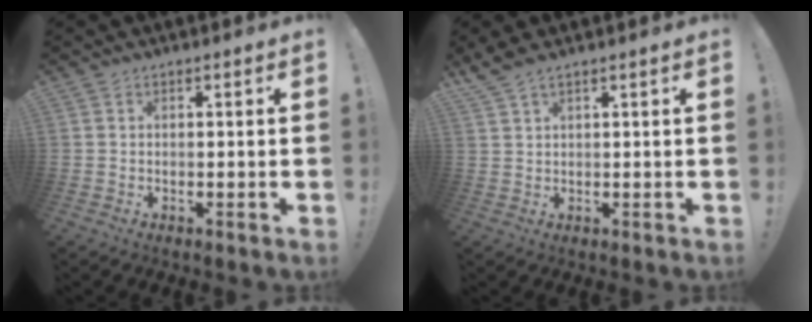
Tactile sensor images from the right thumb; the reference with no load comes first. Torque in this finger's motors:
{"motor_torque": [-0.24, 0.44, 0.69, 0.60, 0.31]}